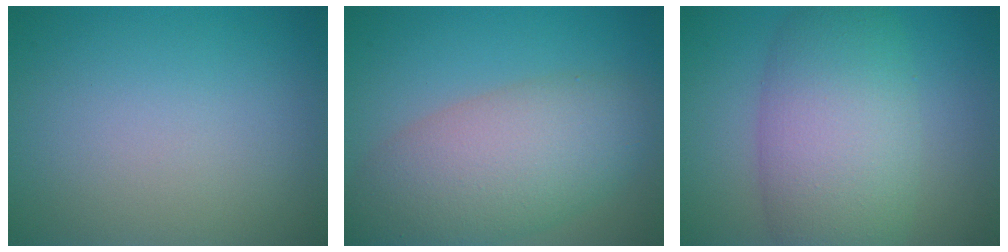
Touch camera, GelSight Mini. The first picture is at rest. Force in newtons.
{"total": 8.1, "press": 8.1, "slide": 0.4}
{"total": 8.6, "press": 8.5, "slide": 0.7}